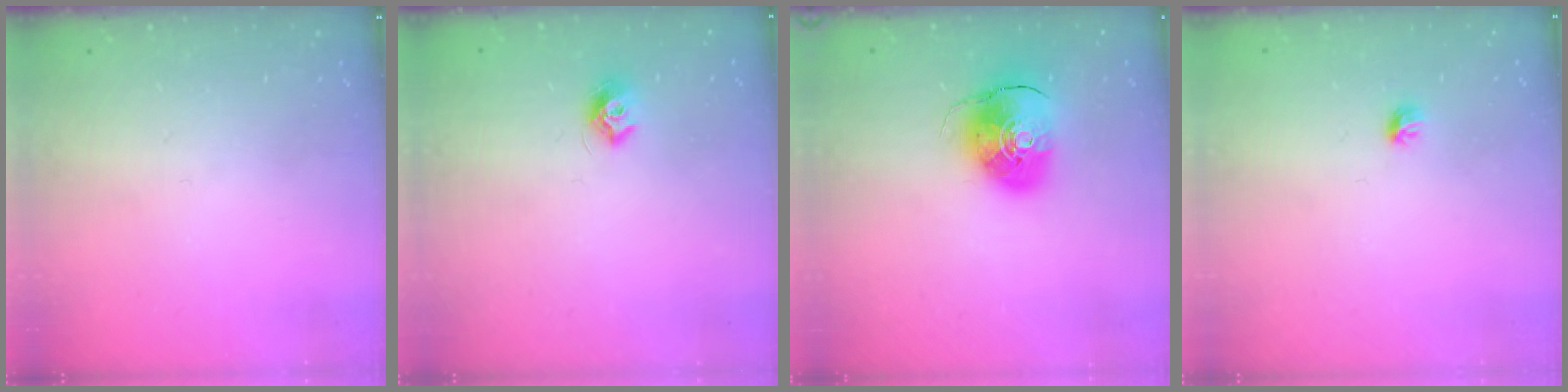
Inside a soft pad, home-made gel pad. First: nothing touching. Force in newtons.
{"total": 7.3, "press": 7.3, "slide": 0.6}
{"total": 9.8, "press": 9.7, "slide": 1.4}
{"total": 4.2, "press": 4.1, "slide": 1.0}